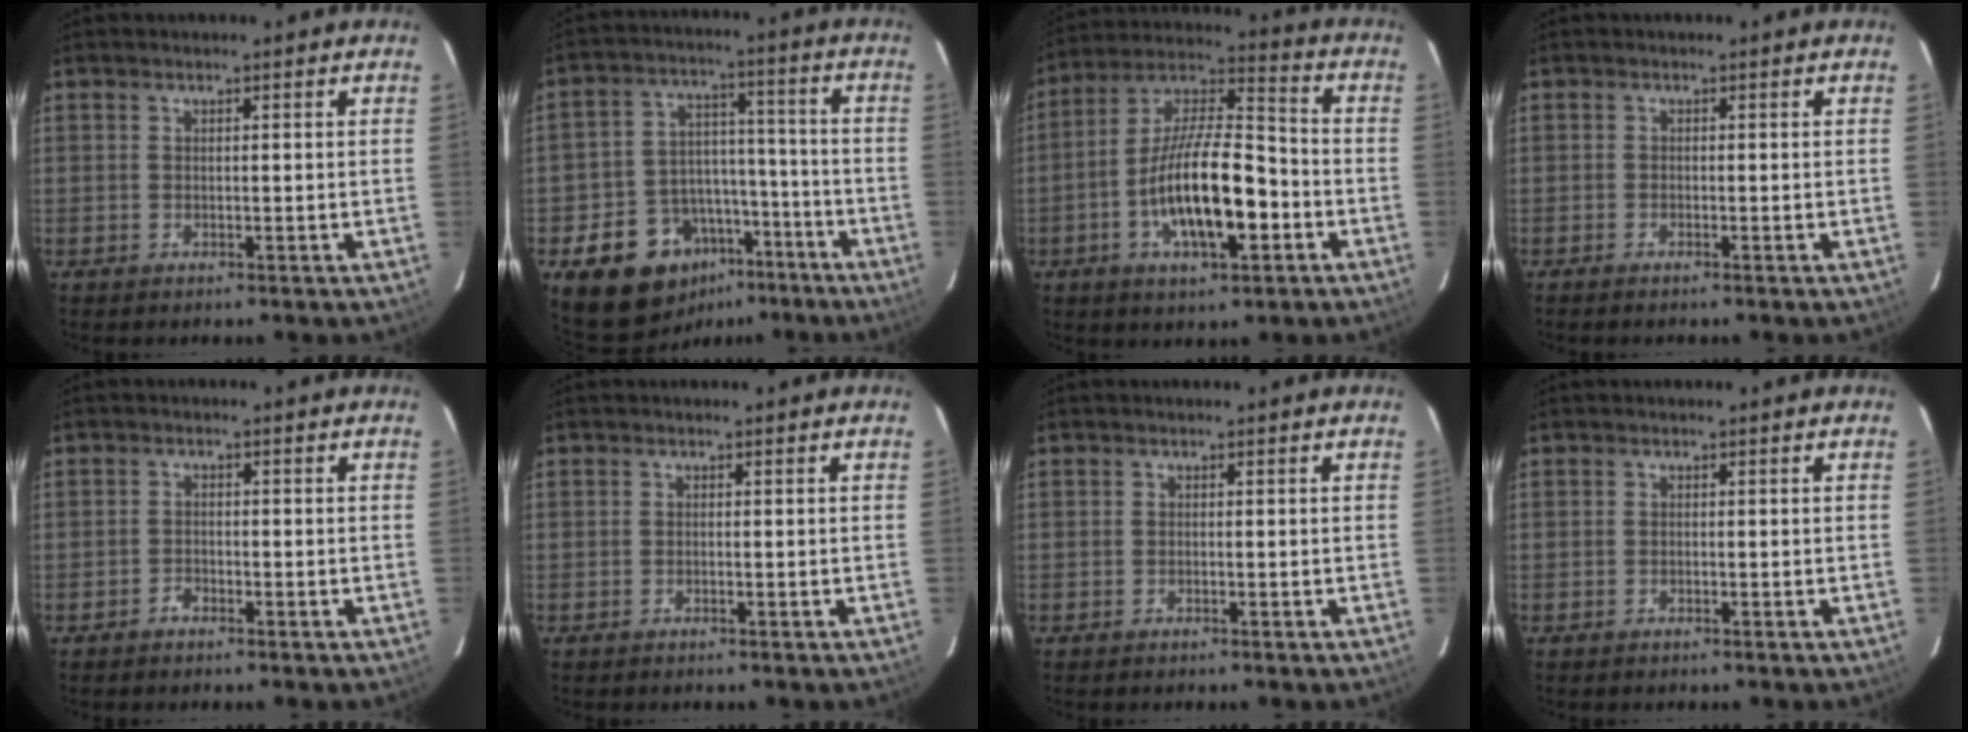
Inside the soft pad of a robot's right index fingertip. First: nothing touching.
{"total": 14.9, "force": [-8.8, 10.9, 5.1], "torque": [-0.112, 0.048, -0.117]}
{"total": 16.8, "force": [-5.2, 5.8, 14.9], "torque": [-0.278, 0.008, -0.093]}
{"total": 0.7, "force": [-0.7, 0.0, 0.3], "torque": [-0.008, -0.001, -0.014]}
{"total": 1.5, "force": [-1.3, 0.7, 0.3], "torque": [-0.005, 0.002, -0.024]}
{"total": 0.0}
{"total": 0.0}
{"total": 0.0}